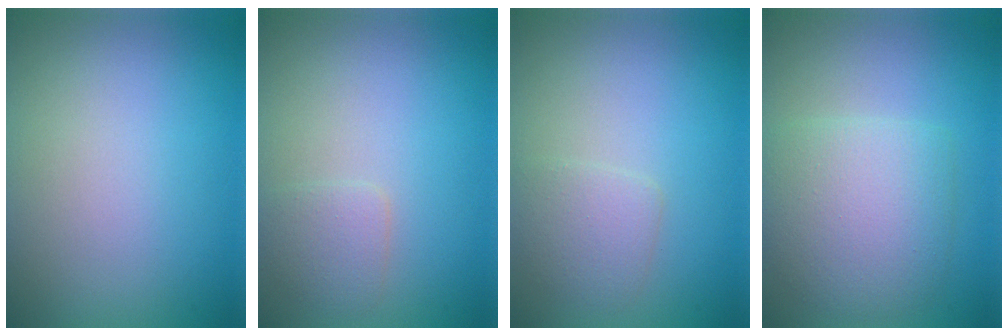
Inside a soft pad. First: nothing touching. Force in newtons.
{"total": 1.6, "press": 1.6, "slide": 0.1}
{"total": 1.9, "press": 1.9, "slide": 0.0}
{"total": 4.9, "press": 4.9, "slide": 0.2}